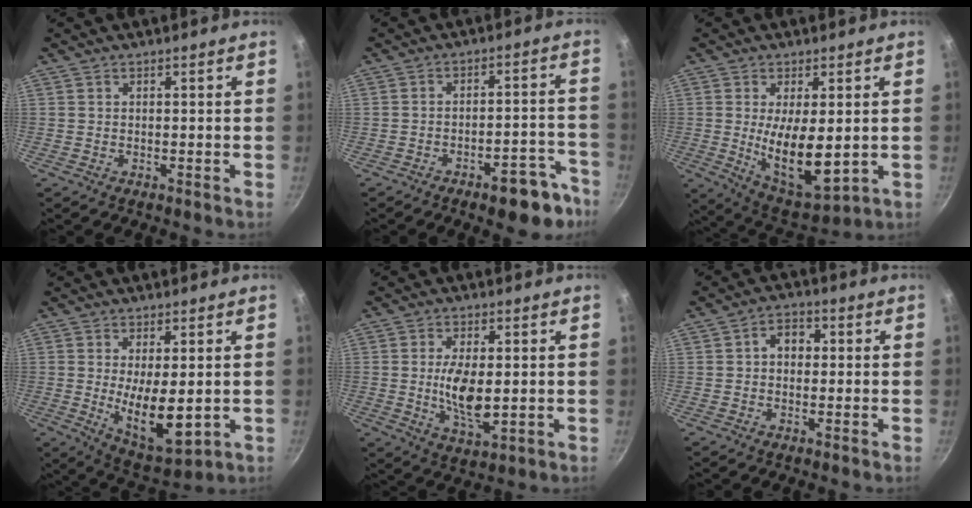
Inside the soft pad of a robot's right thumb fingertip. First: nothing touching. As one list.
[{"total": 11.0, "force": [-7.1, 4.4, 7.2], "torque": [-0.040, 0.060, -0.087]}, {"total": 13.1, "force": [-0.1, 5.5, 11.9], "torque": [-0.188, -0.027, 0.015]}, {"total": 11.4, "force": [-0.5, 4.7, 10.4], "torque": [-0.158, -0.025, 0.011]}, {"total": 9.2, "force": [0.0, 4.2, 8.2], "torque": [-0.152, -0.009, 0.007]}, {"total": 4.6, "force": [0.4, 3.6, 2.9], "torque": [-0.023, 0.012, -0.002]}]